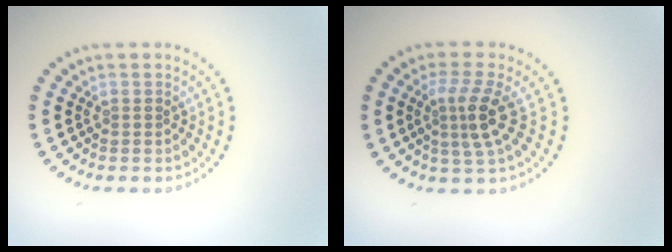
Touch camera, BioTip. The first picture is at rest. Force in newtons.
{"total": 3.4, "press": 2.8, "slide": 1.9}